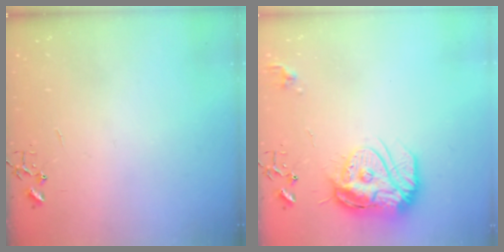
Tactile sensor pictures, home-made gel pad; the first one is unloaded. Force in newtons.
{"total": 17.0, "press": 16.9, "slide": 1.4}